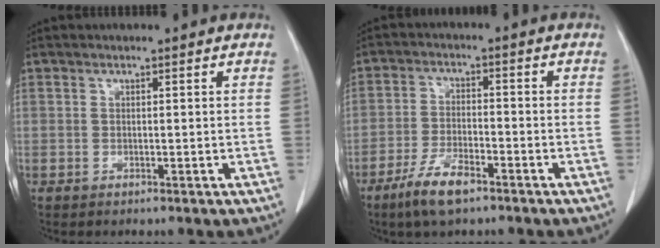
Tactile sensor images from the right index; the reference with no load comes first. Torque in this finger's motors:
{"motor_torque": [0.69, -0.64, 0.40, 0.13]}